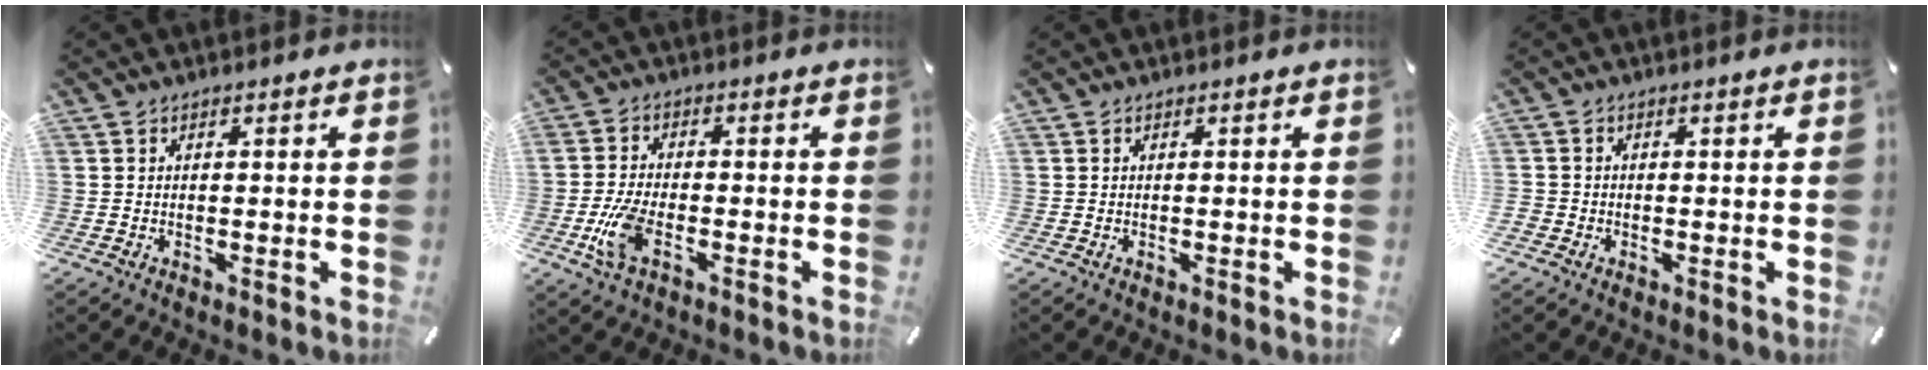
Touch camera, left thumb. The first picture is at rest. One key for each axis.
{"total": 7.9, "fx": -2.6, "fy": 3.5, "fz": 6.6, "tx": -0.153, "ty": -0.009, "tz": -0.047}
{"total": 0.0}
{"total": 1.2, "fx": -0.5, "fy": 1.0, "fz": 0.2, "tx": 0.000, "ty": 0.005, "tz": -0.012}